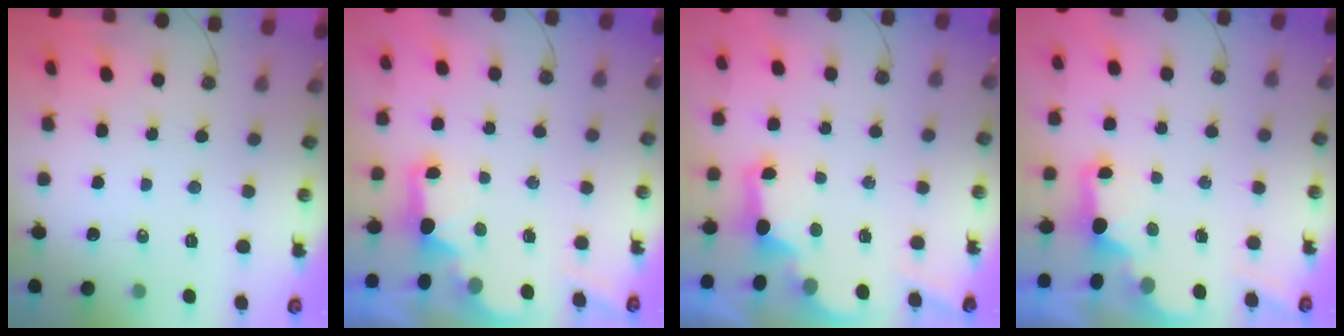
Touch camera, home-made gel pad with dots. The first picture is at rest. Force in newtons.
{"total": 2.5, "press": 2.3, "slide": 0.8}
{"total": 2.9, "press": 2.8, "slide": 0.9}
{"total": 2.1, "press": 2.0, "slide": 0.7}